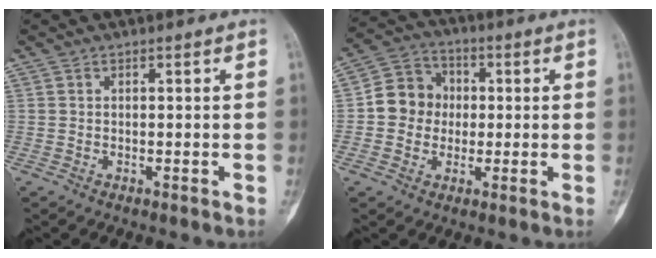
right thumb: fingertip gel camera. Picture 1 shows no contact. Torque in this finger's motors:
{"motor_torque": [1.04, 1.11, 0.25, -0.31, 0.07]}